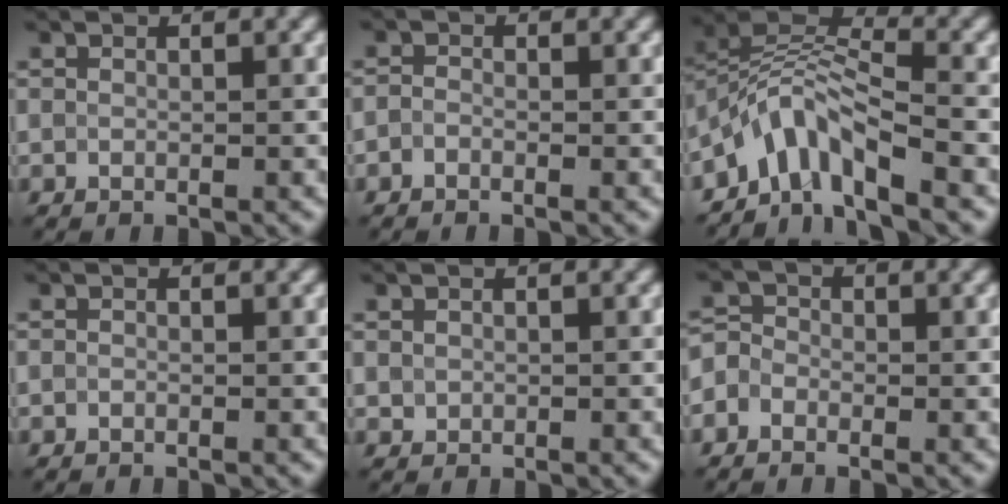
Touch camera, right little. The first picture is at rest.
{"total": 0.8, "force": [-0.6, 0.4, 0.3], "torque": [-0.005, 0.000, -0.016]}
{"total": 5.5, "force": [-3.7, 1.8, 3.6], "torque": [-0.054, 0.007, -0.080]}
{"total": 0.0}
{"total": 0.5, "force": [0.2, 0.5, 0.1], "torque": [0.002, -0.003, 0.006]}
{"total": 2.0, "force": [-1.1, 1.6, 0.7], "torque": [-0.003, 0.009, -0.027]}